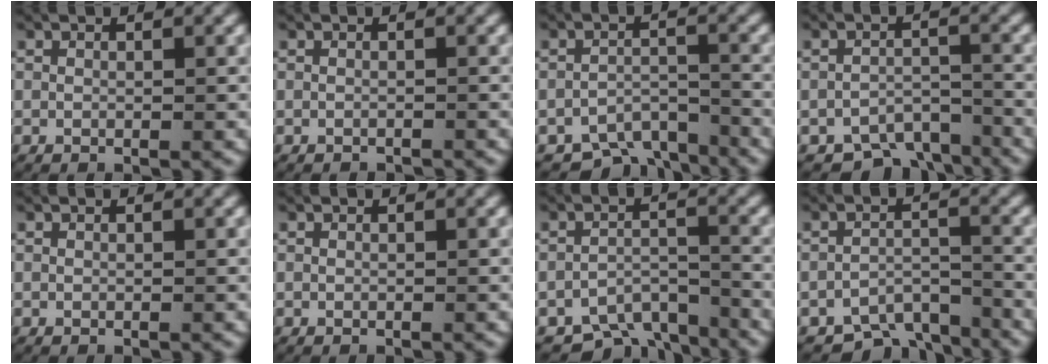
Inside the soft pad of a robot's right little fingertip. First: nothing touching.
{"total": 0.7, "force": [-0.7, 0.0, 0.0], "torque": [-0.002, -0.004, -0.009]}
{"total": 5.0, "force": [-4.0, 2.4, 1.7], "torque": [-0.018, -0.008, -0.072]}
{"total": 5.4, "force": [-4.7, 2.3, 1.4], "torque": [-0.004, -0.008, -0.082]}
{"total": 0.0}
{"total": 0.0}
{"total": 5.5, "force": [-4.3, 2.9, 2.0], "torque": [-0.027, -0.010, -0.077]}
{"total": 5.1, "force": [-4.2, 2.3, 1.8], "torque": [-0.019, -0.008, -0.075]}